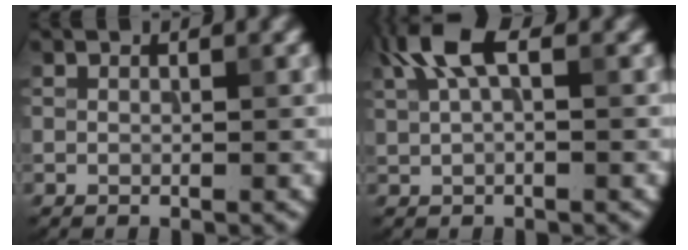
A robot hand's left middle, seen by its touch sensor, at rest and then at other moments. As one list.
[{"total": 4.4, "force": [2.0, 1.7, 3.6], "torque": [-0.076, 0.010, 0.034]}]